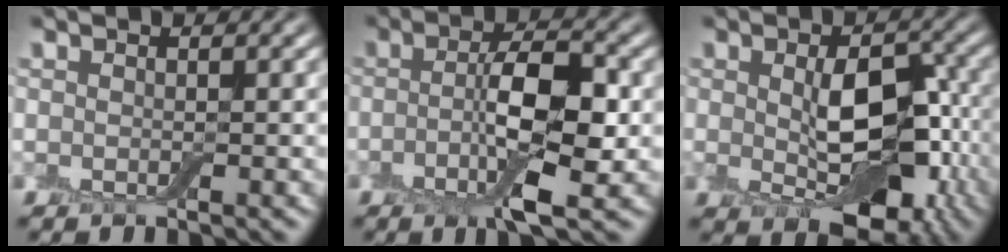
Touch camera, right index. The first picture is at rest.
{"total": 6.0, "force": [-1.1, 1.8, 5.6], "torque": [-0.100, 0.009, -0.025]}
{"total": 8.2, "force": [-0.9, 4.7, 6.7], "torque": [-0.105, -0.001, -0.007]}